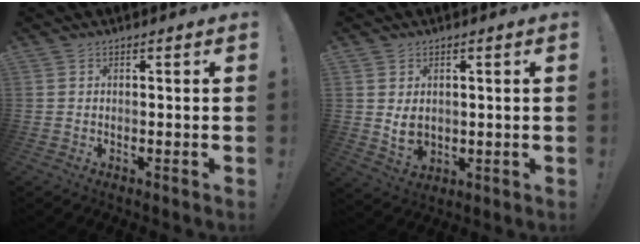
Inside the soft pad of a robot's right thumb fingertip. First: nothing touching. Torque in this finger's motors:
{"motor_torque": [0.03, -0.06, -0.13, 0.42, 0.01]}